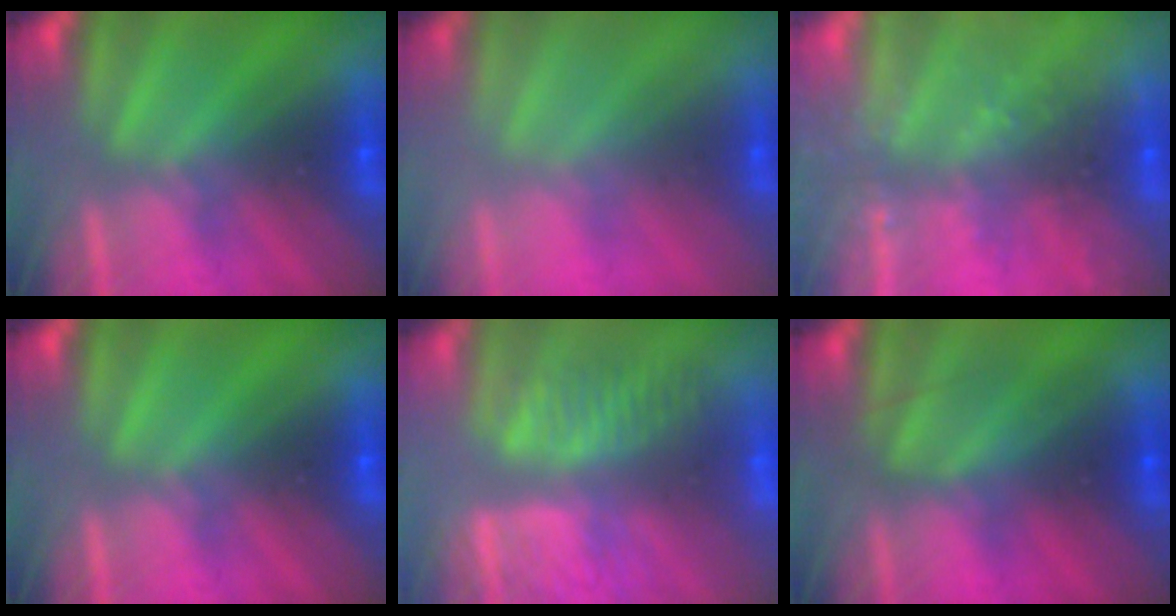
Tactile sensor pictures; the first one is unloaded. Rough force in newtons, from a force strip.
{"total": 2.0}
{"total": 9.7}
{"total": 0.0}
{"total": 3.5}
{"total": 2.4}